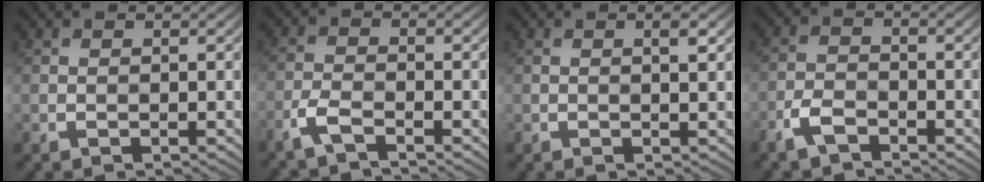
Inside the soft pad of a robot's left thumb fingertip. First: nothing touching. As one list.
[{"total": 3.7, "force": [-2.4, 1.2, 2.5], "torque": [-0.056, -0.005, -0.055]}, {"total": 1.6, "force": [1.2, 0.0, 1.1], "torque": [-0.001, 0.007, 0.013]}, {"total": 4.0, "force": [-2.5, 1.8, 2.5], "torque": [-0.051, -0.005, -0.059]}]